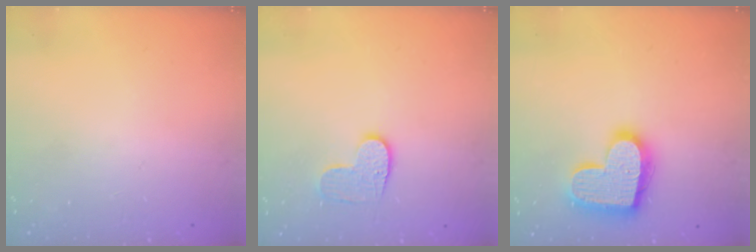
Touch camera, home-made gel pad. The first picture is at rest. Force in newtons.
{"total": 7.0, "press": 7.0, "slide": 0.2}
{"total": 17.0, "press": 17.0, "slide": 1.1}